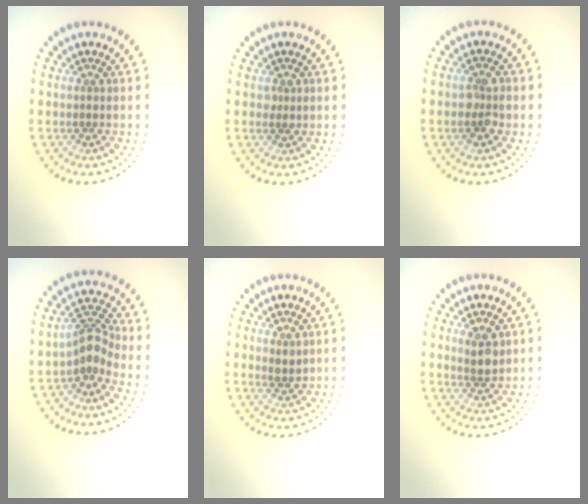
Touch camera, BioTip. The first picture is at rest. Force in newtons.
{"total": 0.7, "press": 0.6, "slide": 0.1}
{"total": 2.5, "press": 2.4, "slide": 0.5}
{"total": 2.9, "press": 2.1, "slide": 1.9}
{"total": 1.1, "press": 1.0, "slide": 0.5}
{"total": 2.0, "press": 1.8, "slide": 0.9}